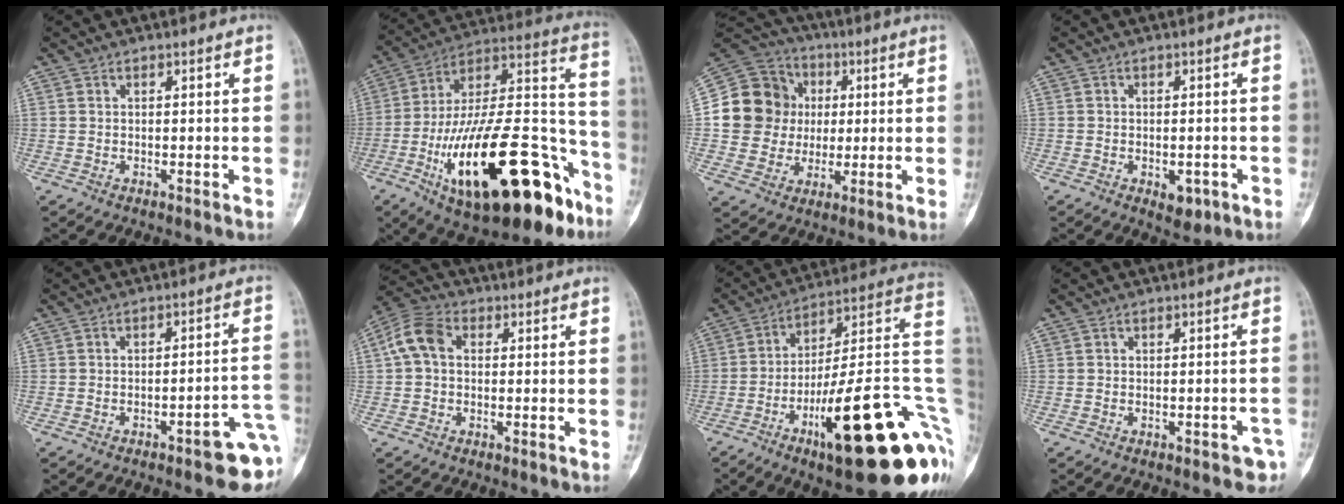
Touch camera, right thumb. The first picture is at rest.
{"total": 35.1, "force": [-16.5, 13.4, 27.9], "torque": [-0.405, 0.069, -0.259]}
{"total": 16.0, "force": [1.4, 14.8, 5.9], "torque": [-0.079, 0.026, 0.029]}
{"total": 3.8, "force": [-1.4, 2.3, 2.7], "torque": [-0.025, 0.004, -0.010]}
{"total": 9.4, "force": [-4.1, 2.3, 8.1], "torque": [-0.086, 0.031, -0.046]}
{"total": 7.3, "force": [0.9, 5.2, 5.0], "torque": [-0.101, 0.026, 0.009]}
{"total": 30.9, "force": [-9.4, 8.1, 28.3], "torque": [-0.314, 0.047, -0.135]}
{"total": 3.0, "force": [-1.9, 1.5, 1.7], "torque": [-0.008, 0.013, -0.020]}